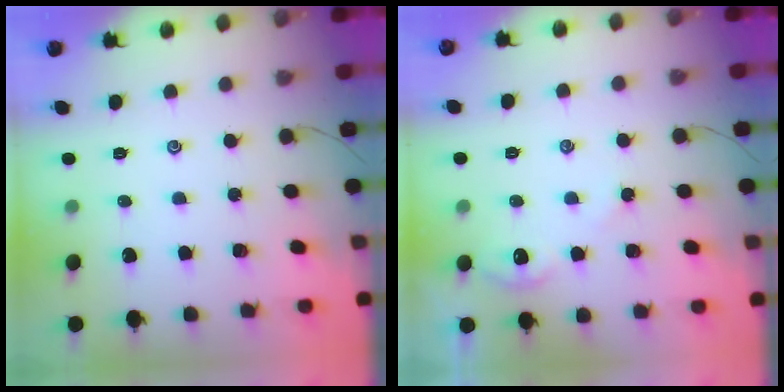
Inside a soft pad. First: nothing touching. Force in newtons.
{"total": 2.4, "press": 2.4, "slide": 0.4}